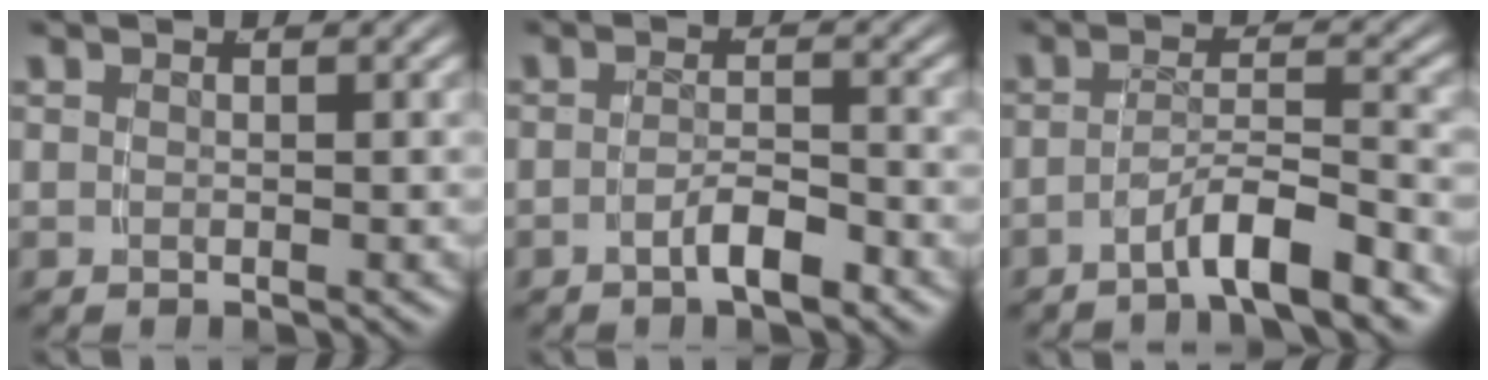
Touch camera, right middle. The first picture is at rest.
{"total": 2.7, "force": [-2.1, 0.0, 1.7], "torque": [-0.021, -0.002, -0.037]}
{"total": 4.3, "force": [-3.4, 0.3, 2.6], "torque": [-0.032, 0.002, -0.058]}